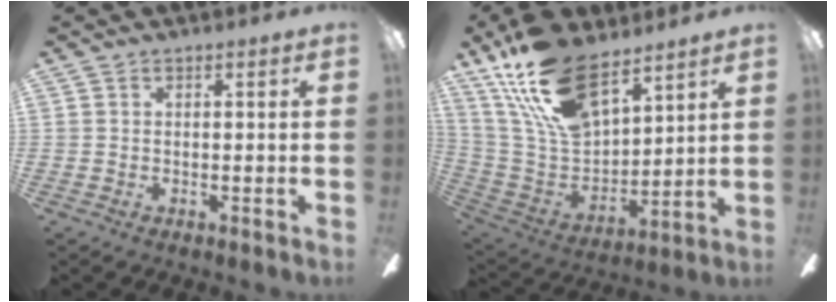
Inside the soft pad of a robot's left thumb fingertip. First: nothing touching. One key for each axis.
{"total": 21.2, "fx": 14.3, "fy": 9.7, "fz": 12.3, "tx": -0.260, "ty": -0.078, "tz": 0.258}